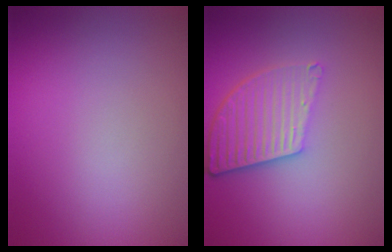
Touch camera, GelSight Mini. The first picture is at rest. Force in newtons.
{"total": 5.2, "press": 3.8, "slide": 3.6}